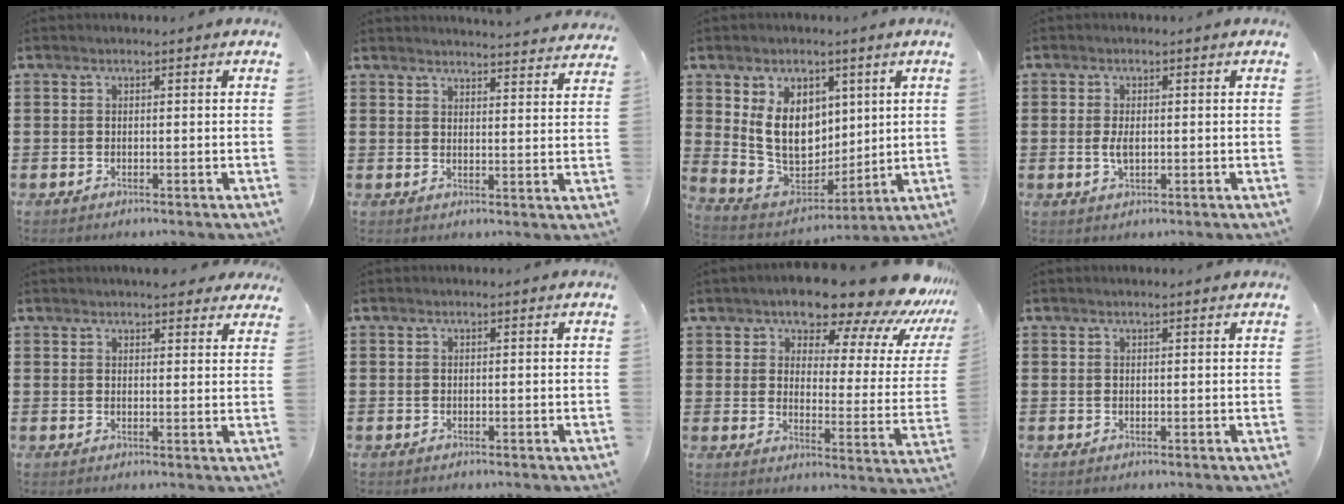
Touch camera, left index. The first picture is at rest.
{"total": 3.5, "force": [3.5, -0.6, 0.1], "torque": [-0.006, -0.025, 0.061]}
{"total": 10.6, "force": [3.4, 8.1, 5.9], "torque": [-0.142, -0.010, 0.067]}
{"total": 2.5, "force": [-0.2, 1.1, 2.2], "torque": [-0.051, -0.001, -0.006]}
{"total": 3.3, "force": [3.0, 0.9, 1.0], "torque": [-0.019, -0.004, 0.055]}
{"total": 0.0}
{"total": 12.1, "force": [10.6, 2.7, 5.1], "torque": [-0.087, -0.083, 0.175]}
{"total": 0.5, "force": [0.4, 0.0, 0.3], "torque": [-0.007, 0.000, 0.008]}